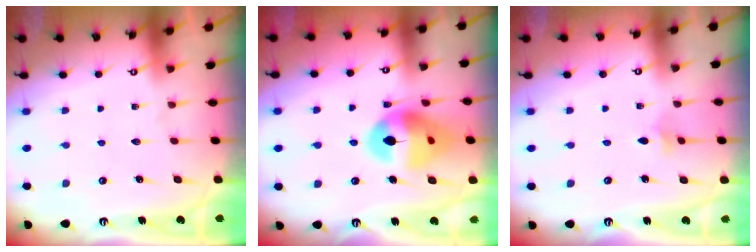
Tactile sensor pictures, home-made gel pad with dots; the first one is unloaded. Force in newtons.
{"total": 15.1, "press": 14.9, "slide": 2.1}
{"total": 2.1, "press": 2.1, "slide": 0.5}